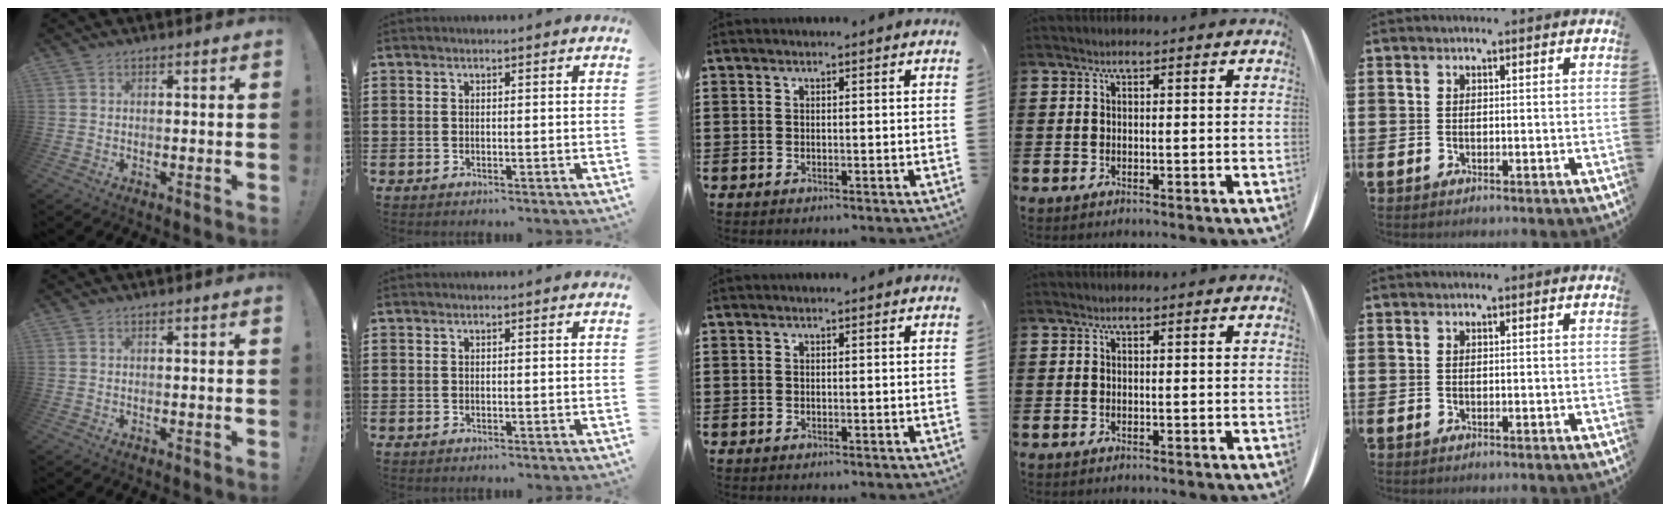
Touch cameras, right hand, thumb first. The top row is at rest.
{}